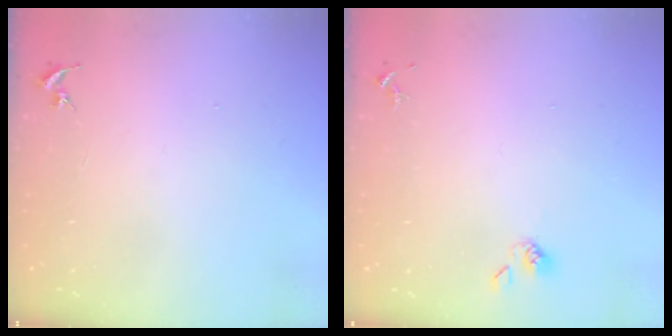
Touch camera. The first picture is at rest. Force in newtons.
{"total": 4.4, "press": 4.1, "slide": 1.6}